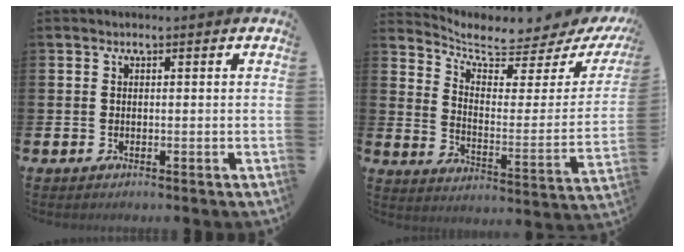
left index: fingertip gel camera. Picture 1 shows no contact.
{"total": 6.1, "force": [5.9, 1.0, 1.4], "torque": [-0.057, -0.057, 0.093]}